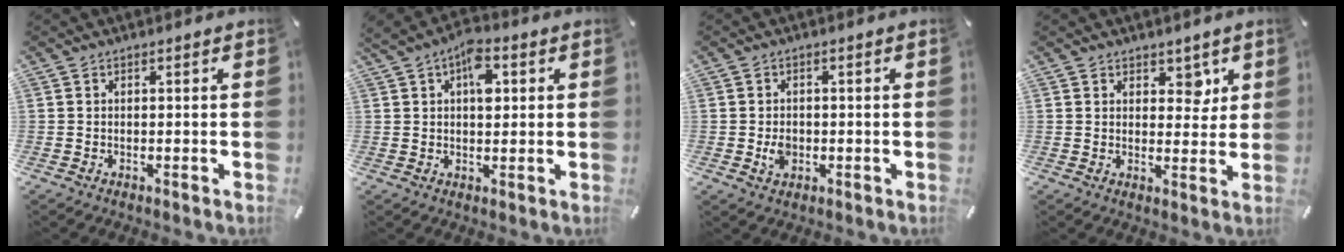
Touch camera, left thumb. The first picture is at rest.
{"total": 7.0, "force": [2.3, 4.3, 5.1], "torque": [-0.061, -0.003, 0.035]}
{"total": 3.5, "force": [-0.5, 2.8, 2.1], "torque": [-0.028, 0.002, -0.010]}
{"total": 4.9, "force": [2.8, 3.5, 2.1], "torque": [-0.003, -0.013, 0.041]}